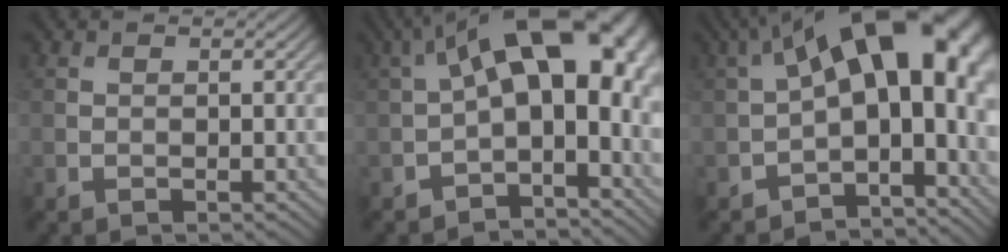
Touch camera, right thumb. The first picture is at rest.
{"total": 15.6, "force": [0.7, 8.2, 13.2], "torque": [-0.208, 0.004, 0.013]}
{"total": 17.7, "force": [0.9, 9.7, 14.8], "torque": [-0.218, -0.005, 0.041]}